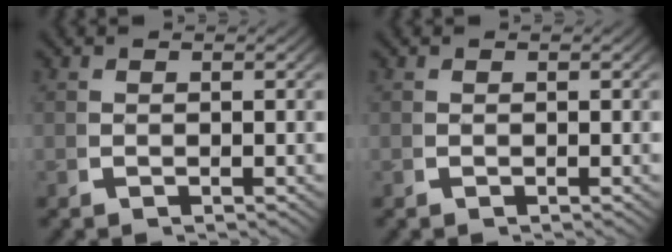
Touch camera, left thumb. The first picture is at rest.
{"total": 0.0}